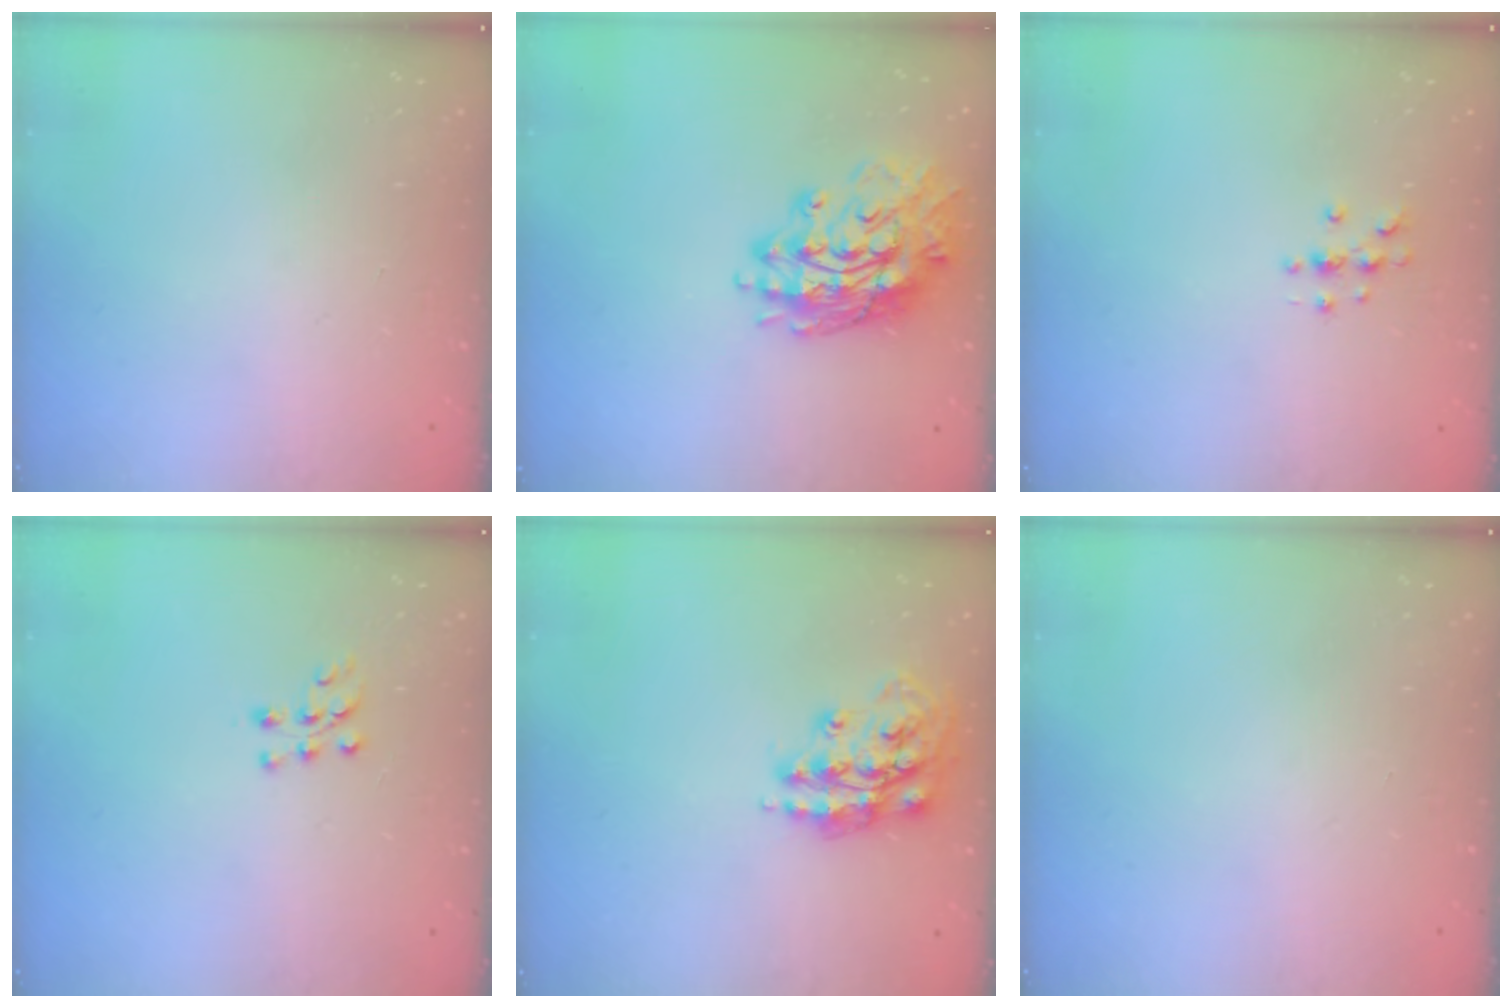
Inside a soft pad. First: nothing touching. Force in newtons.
{"total": 16.9, "press": 16.8, "slide": 1.2}
{"total": 3.7, "press": 3.7, "slide": 0.4}
{"total": 6.9, "press": 6.8, "slide": 0.6}
{"total": 15.1, "press": 15.0, "slide": 1.0}
{"total": 0.0}